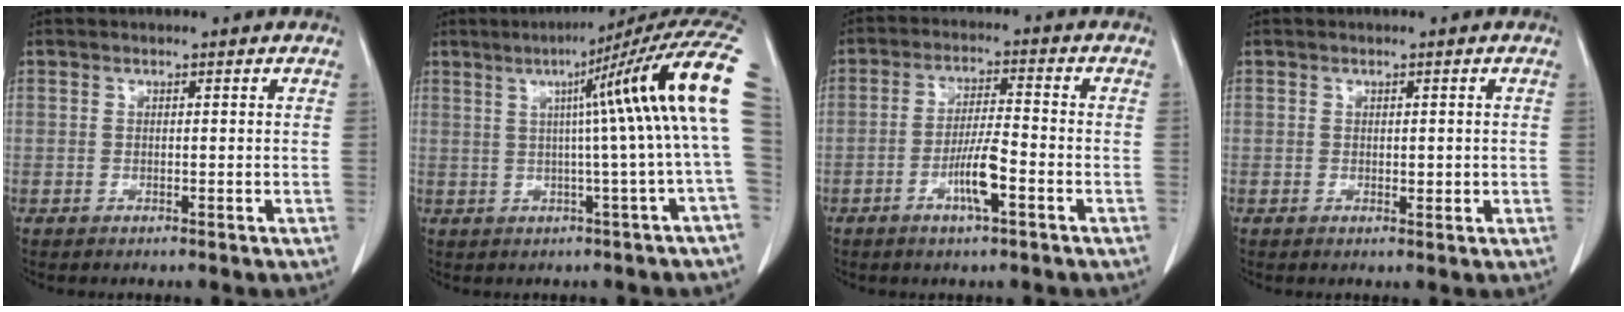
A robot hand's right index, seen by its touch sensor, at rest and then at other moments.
{"total": 14.0, "force": [2.8, -2.8, 13.4], "torque": [-0.159, 0.030, 0.032]}
{"total": 6.4, "force": [-2.7, 0.6, 5.8], "torque": [-0.112, -0.002, -0.050]}
{"total": 1.4, "force": [0.0, 0.8, 1.2], "torque": [-0.017, -0.003, 0.004]}